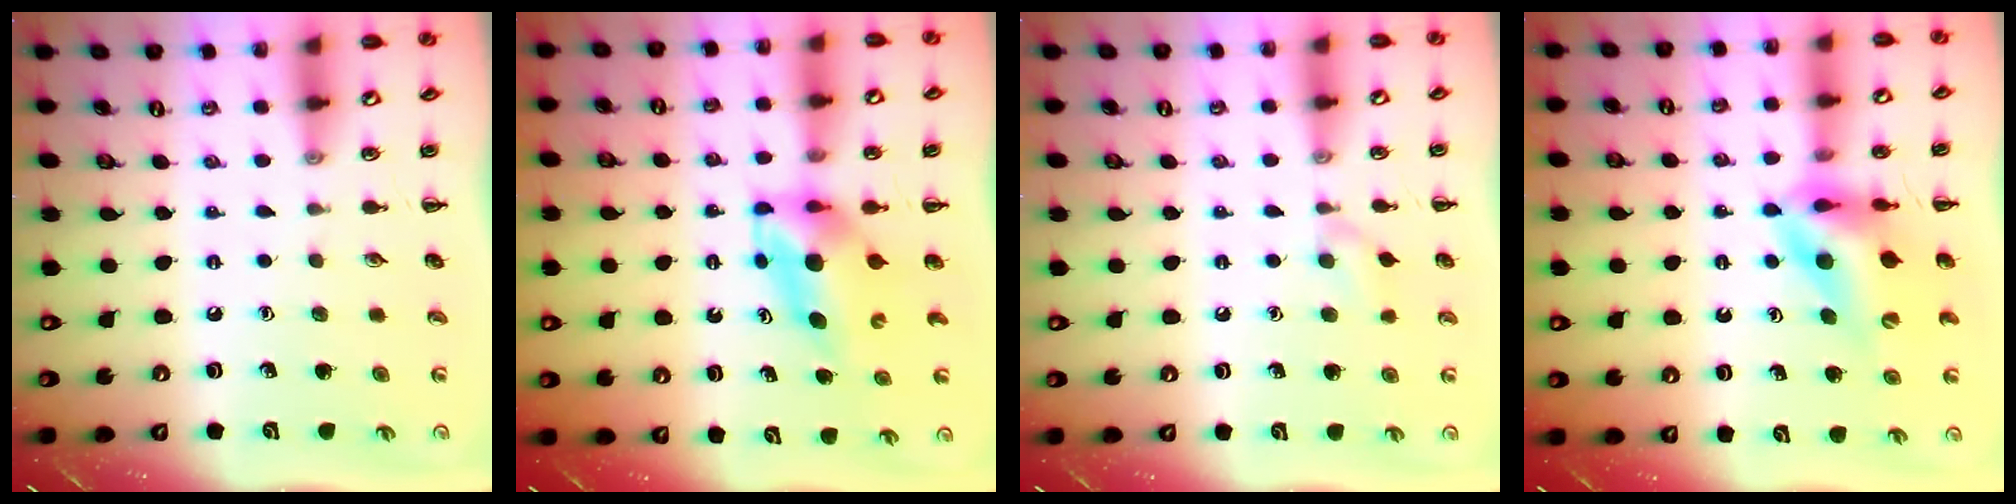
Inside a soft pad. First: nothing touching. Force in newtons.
{"total": 5.4, "press": 5.4, "slide": 0.7}
{"total": 6.7, "press": 6.3, "slide": 2.1}
{"total": 11.5, "press": 10.9, "slide": 3.5}